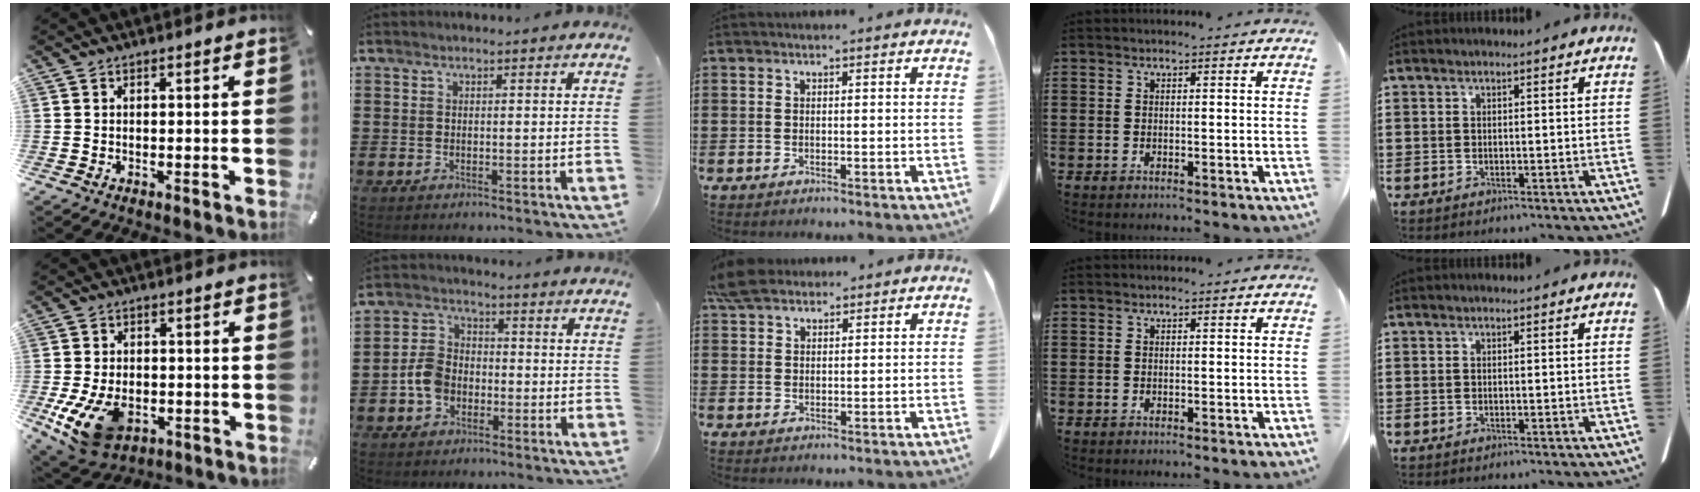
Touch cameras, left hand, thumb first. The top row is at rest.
{"thumb": {"total": 11.9, "force": [-3.7, 8.2, 7.8], "torque": [-0.154, 0.005, -0.063]}, "index": {"total": 5.6, "force": [-2.0, 4.1, 3.2], "torque": [-0.087, 0.006, -0.044]}, "middle": {"total": 4.9, "force": [4.1, 1.8, 1.9], "torque": [-0.050, 0.000, 0.080]}}